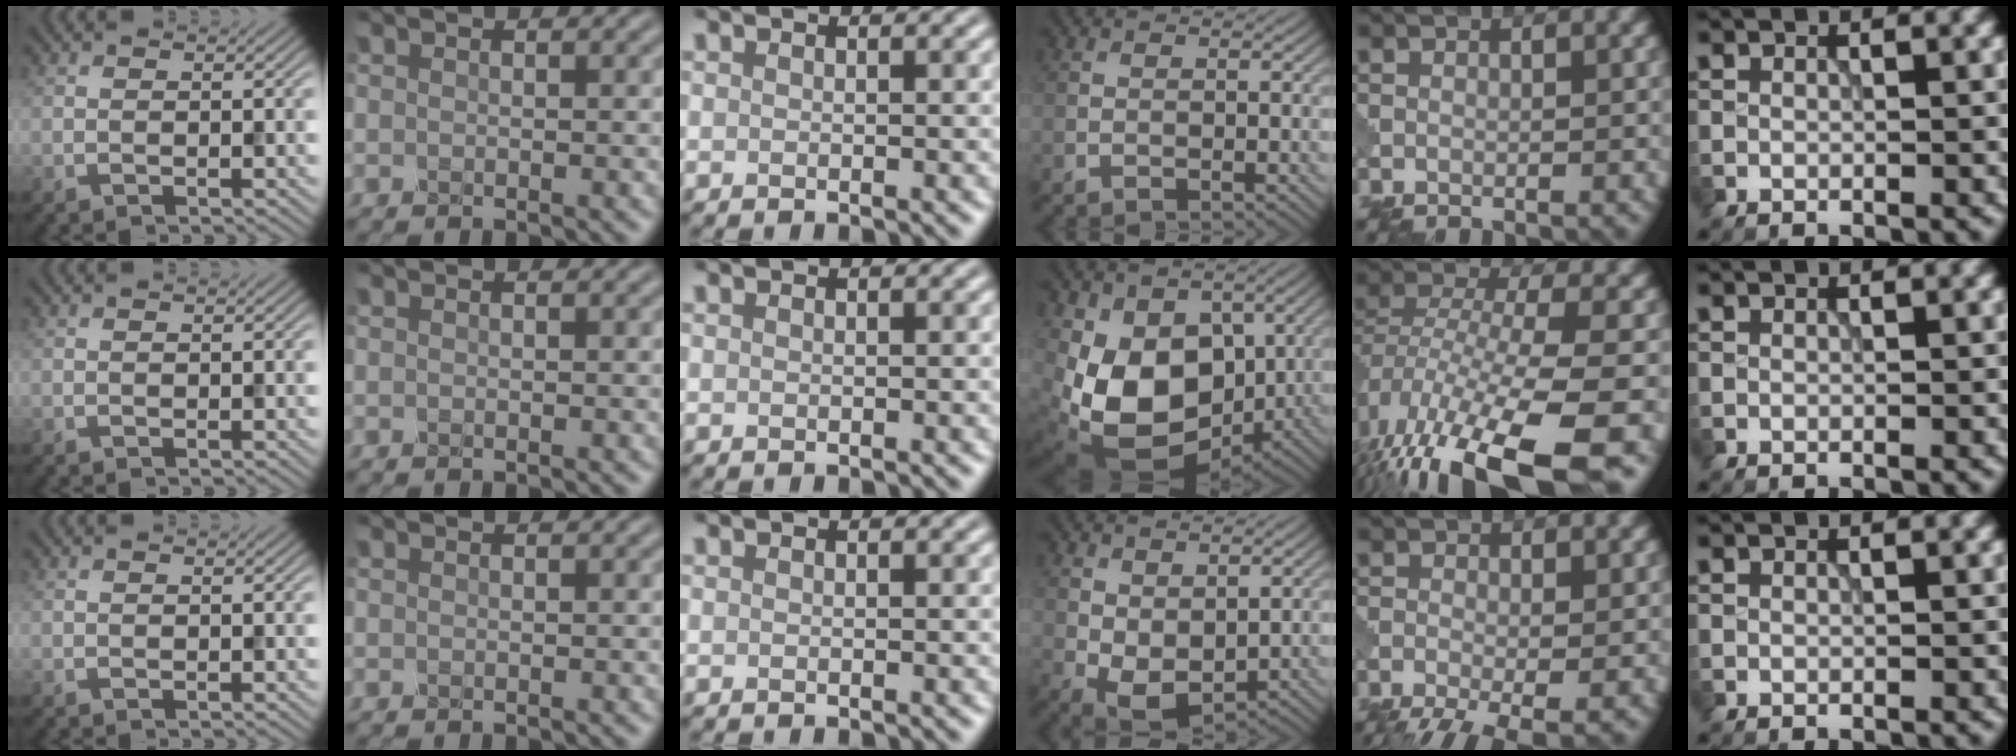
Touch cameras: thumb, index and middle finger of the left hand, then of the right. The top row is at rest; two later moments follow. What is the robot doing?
{"motion": "squeeze", "object": "foam earplug"}